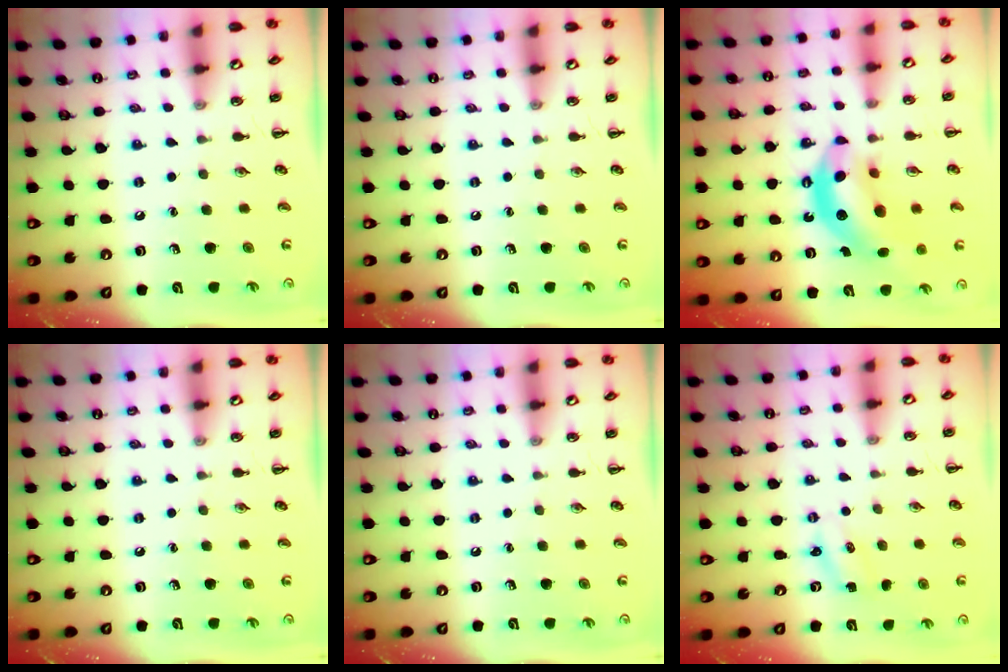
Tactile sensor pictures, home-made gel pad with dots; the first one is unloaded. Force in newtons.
{"total": 0.0}
{"total": 13.3, "press": 12.8, "slide": 3.7}
{"total": 0.0}
{"total": 0.0}
{"total": 1.4, "press": 1.3, "slide": 0.3}